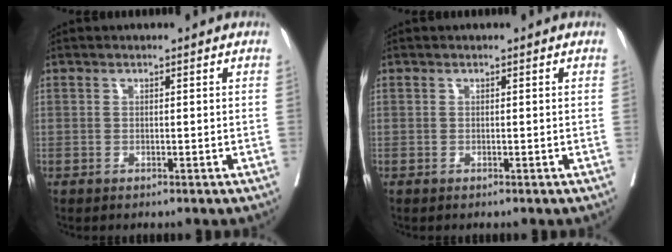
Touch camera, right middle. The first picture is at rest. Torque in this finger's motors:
{"motor_torque": [0.18, -0.08, -0.64, -0.21]}